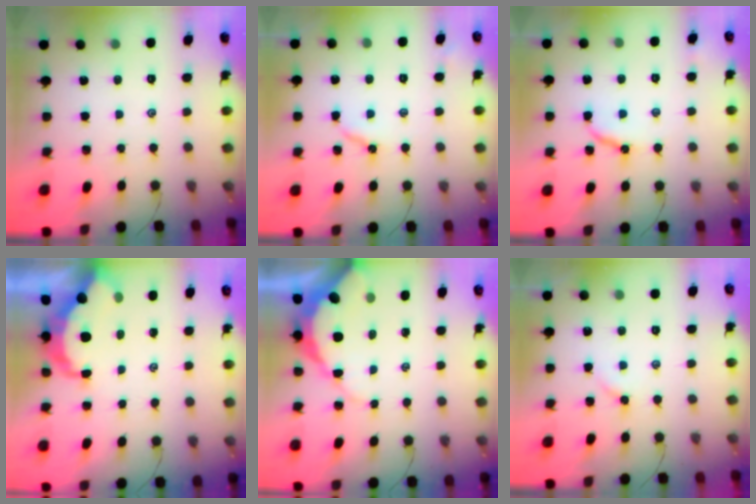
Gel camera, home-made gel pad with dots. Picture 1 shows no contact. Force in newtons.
{"total": 4.5, "press": 4.4, "slide": 0.2}
{"total": 7.0, "press": 7.0, "slide": 0.2}
{"total": 7.0, "press": 7.0, "slide": 0.8}
{"total": 8.7, "press": 8.6, "slide": 0.7}
{"total": 2.7, "press": 2.7, "slide": 0.4}